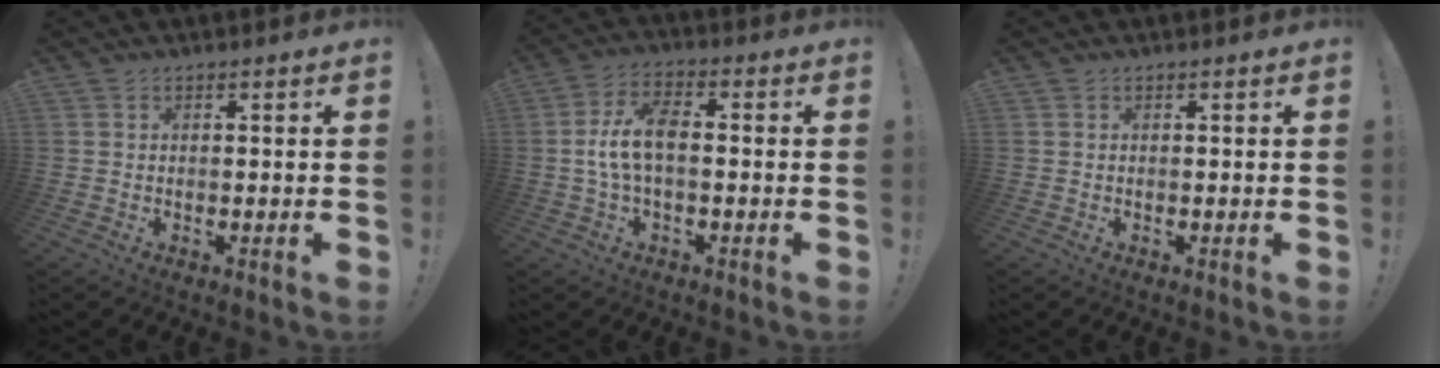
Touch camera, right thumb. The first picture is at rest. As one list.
[{"total": 9.7, "force": [-0.7, 4.5, 8.5], "torque": [-0.175, 0.012, -0.009]}, {"total": 0.0}]